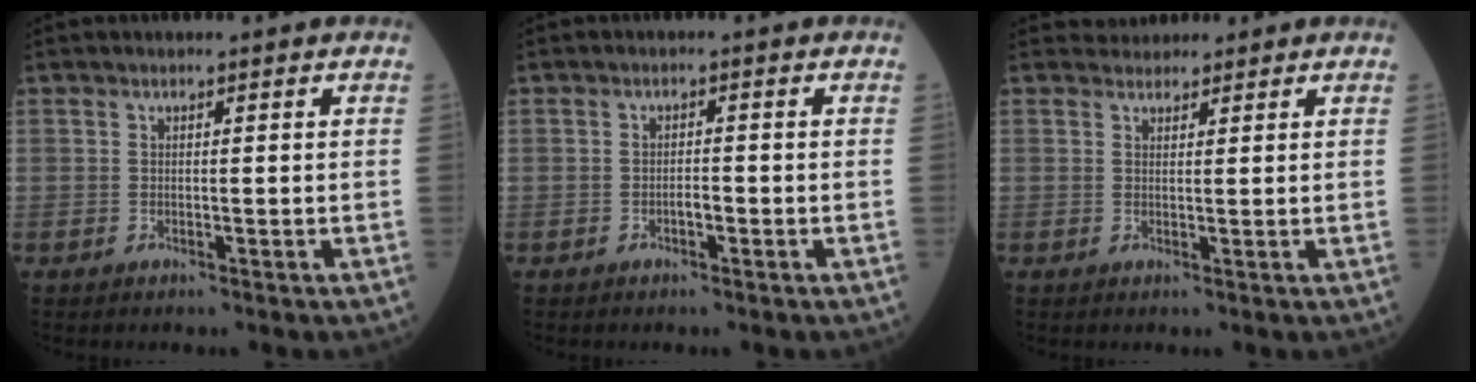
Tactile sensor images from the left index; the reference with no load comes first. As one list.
[{"total": 1.4, "force": [-0.7, 0.4, 1.1], "torque": [-0.017, 0.003, -0.011]}, {"total": 2.4, "force": [2.2, 1.0, 0.0], "torque": [-0.002, 0.017, 0.034]}]